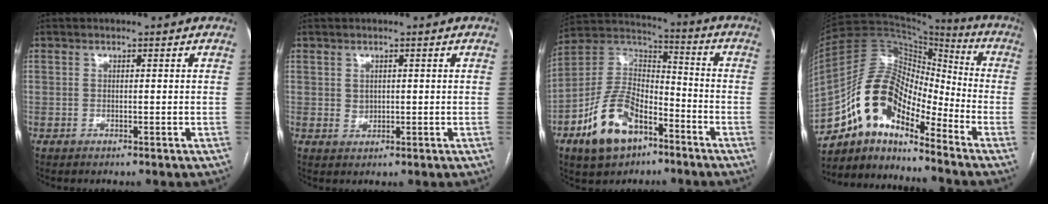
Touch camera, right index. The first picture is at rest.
{"total": 1.3, "force": [0.3, 1.1, 0.7], "torque": [-0.012, -0.003, 0.008]}
{"total": 14.3, "force": [-7.6, 7.5, 9.5], "torque": [-0.197, 0.013, -0.135]}
{"total": 13.5, "force": [-9.4, 5.2, 8.1], "torque": [-0.151, 0.055, -0.170]}